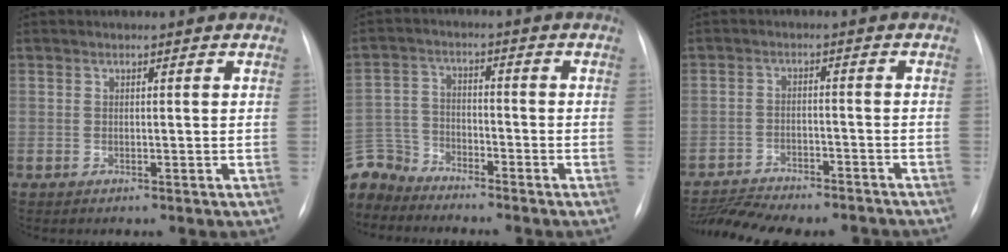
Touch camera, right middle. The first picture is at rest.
{"total": 8.7, "force": [-8.2, 2.8, 0.3], "torque": [-0.015, 0.007, -0.164]}
{"total": 12.0, "force": [-11.2, 2.2, 3.5], "torque": [-0.060, 0.014, -0.158]}